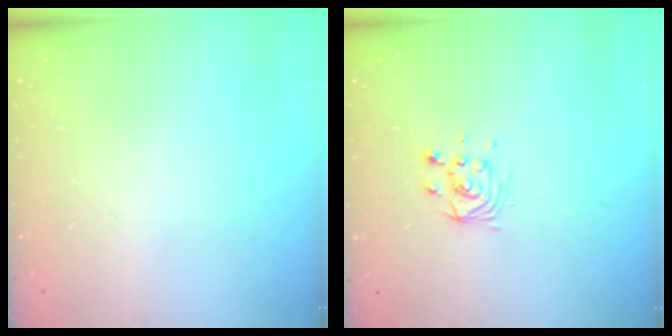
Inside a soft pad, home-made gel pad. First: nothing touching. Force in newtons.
{"total": 4.2, "press": 4.2, "slide": 0.3}